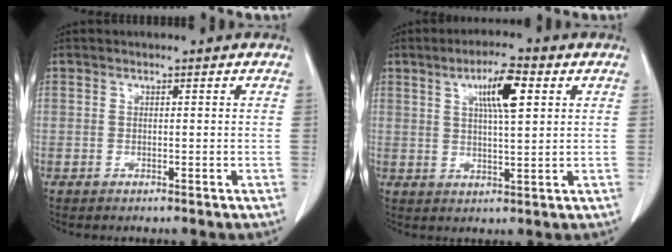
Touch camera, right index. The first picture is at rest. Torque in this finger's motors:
{"motor_torque": [0.54, 0.14, 0.17, 0.07]}